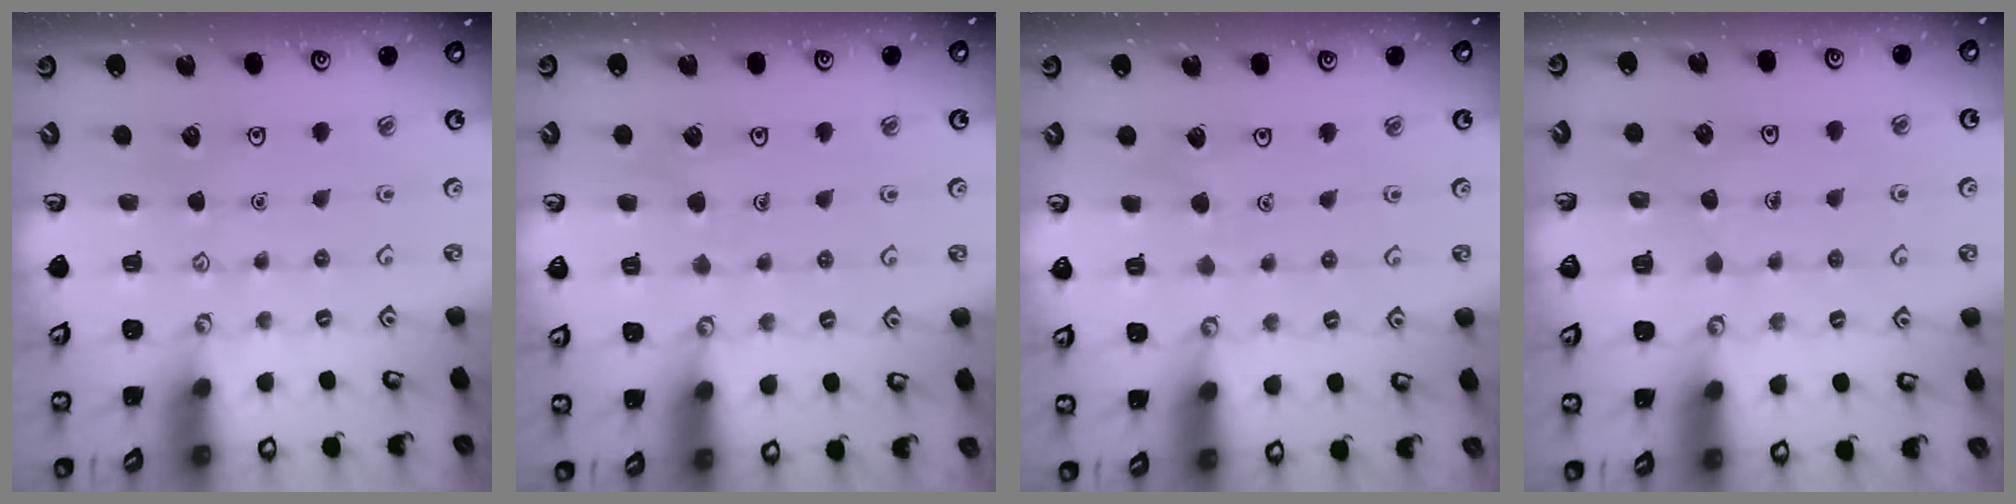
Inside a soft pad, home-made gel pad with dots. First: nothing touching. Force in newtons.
{"total": 3.3, "press": 3.3, "slide": 0.3}
{"total": 3.3, "press": 3.3, "slide": 0.5}
{"total": 2.7, "press": 2.7, "slide": 0.1}